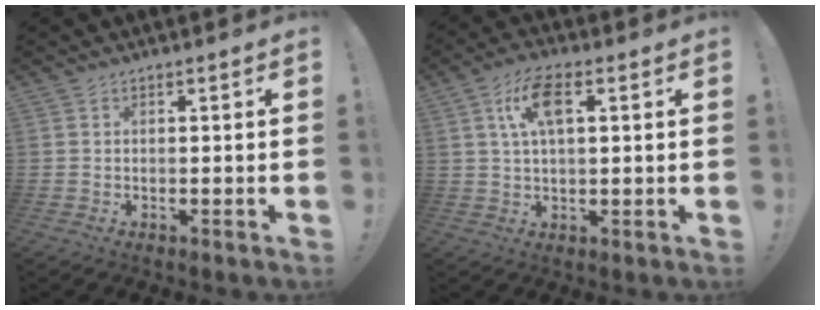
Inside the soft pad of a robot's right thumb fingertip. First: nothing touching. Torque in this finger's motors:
{"motor_torque": [-0.05, -0.05, 0.00, 0.00, 0.06]}